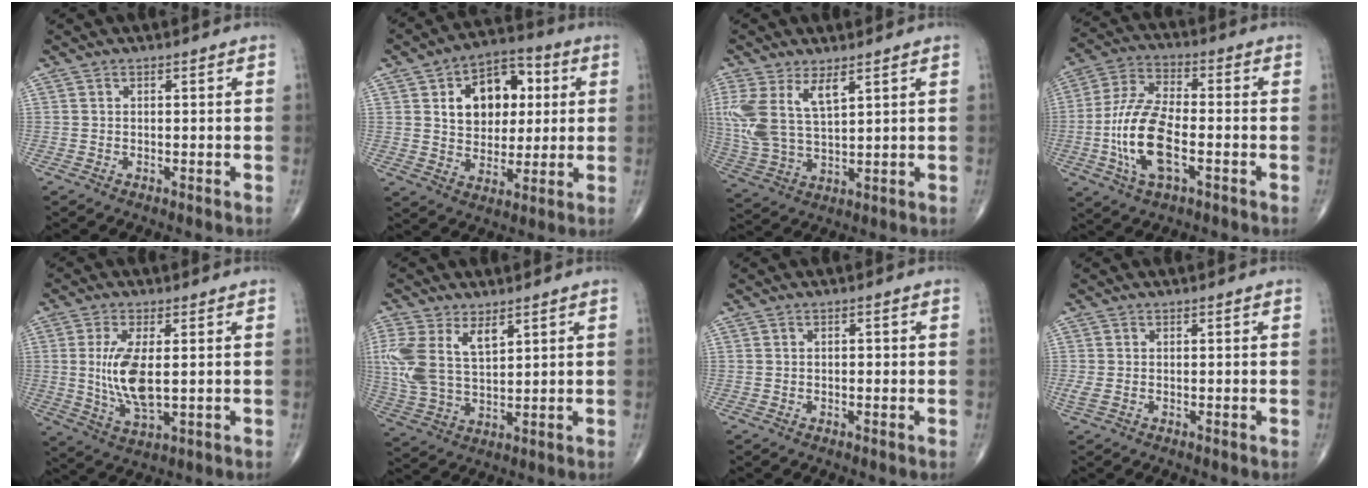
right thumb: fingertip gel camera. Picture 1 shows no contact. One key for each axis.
{"total": 14.9, "fx": 3.7, "fy": 10.4, "fz": 10.0, "tx": -0.102, "ty": 0.007, "tz": 0.057}
{"total": 11.5, "fx": 5.0, "fy": 5.0, "fz": 9.0, "tx": -0.206, "ty": -0.014, "tz": 0.111}
{"total": 14.2, "fx": -3.5, "fy": 6.3, "fz": 12.3, "tx": -0.254, "ty": 0.020, "tz": -0.067}
{"total": 9.8, "fx": 0.6, "fy": 3.8, "fz": 9.0, "tx": -0.188, "ty": -0.017, "tz": 0.020}
{"total": 12.0, "fx": 4.8, "fy": 6.4, "fz": 8.9, "tx": -0.197, "ty": -0.008, "tz": 0.108}
{"total": 0.9, "fx": 0.0, "fy": 0.5, "fz": 0.7, "tx": -0.008, "ty": 0.001, "tz": -0.001}
{"total": 1.4, "fx": -0.1, "fy": 0.8, "fz": 1.2, "tx": -0.040, "ty": -0.004, "tz": -0.003}